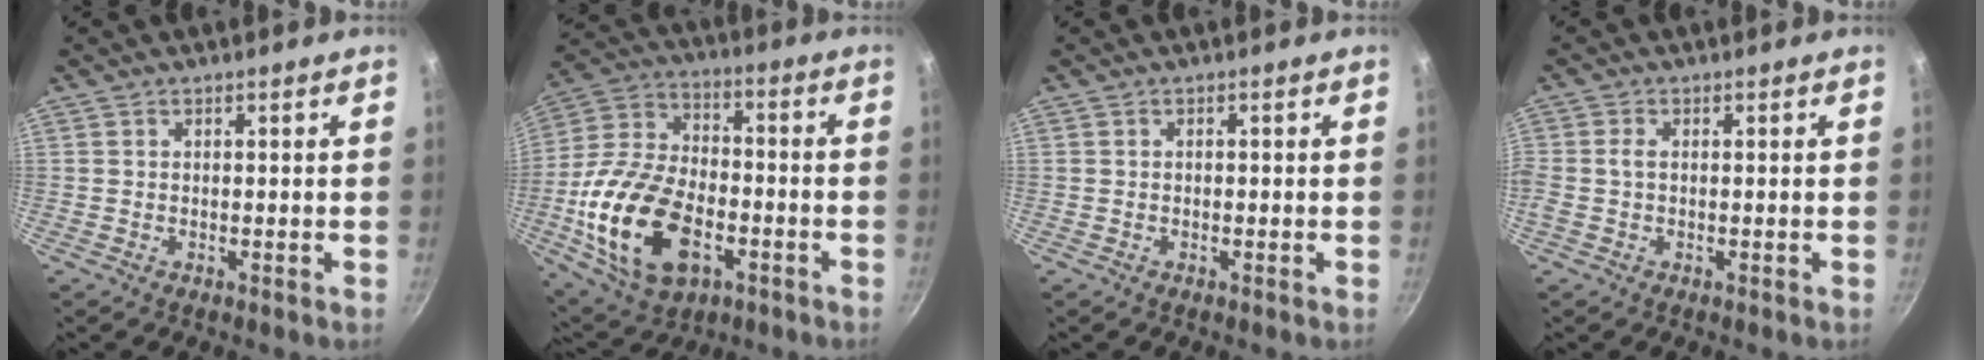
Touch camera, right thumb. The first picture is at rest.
{"total": 22.5, "force": [-6.7, 13.5, 16.7], "torque": [-0.312, 0.019, -0.110]}
{"total": 0.0}
{"total": 2.2, "force": [-0.1, 1.2, 1.8], "torque": [-0.051, 0.001, -0.004]}